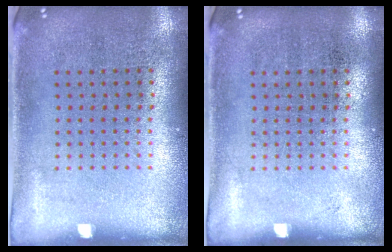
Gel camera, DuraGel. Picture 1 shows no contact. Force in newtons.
{"total": 0.0}